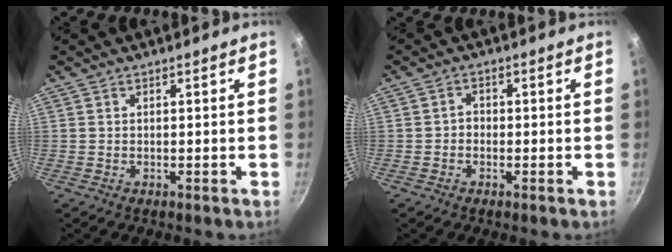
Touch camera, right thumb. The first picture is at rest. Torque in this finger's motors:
{"motor_torque": [-0.37, -0.37, -0.33, 0.08, -0.04]}